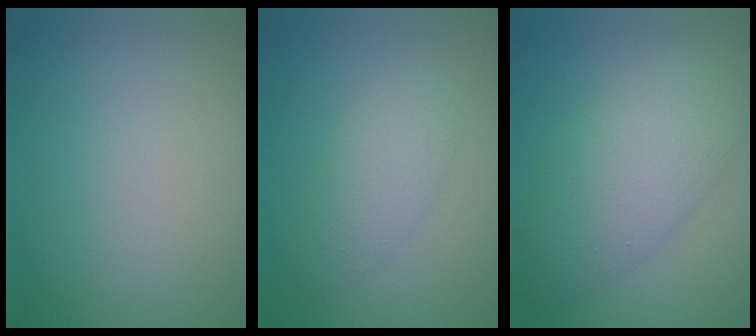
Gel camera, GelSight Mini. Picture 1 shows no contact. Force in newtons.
{"total": 3.0, "press": 3.0, "slide": 0.1}
{"total": 7.4, "press": 7.4, "slide": 0.1}